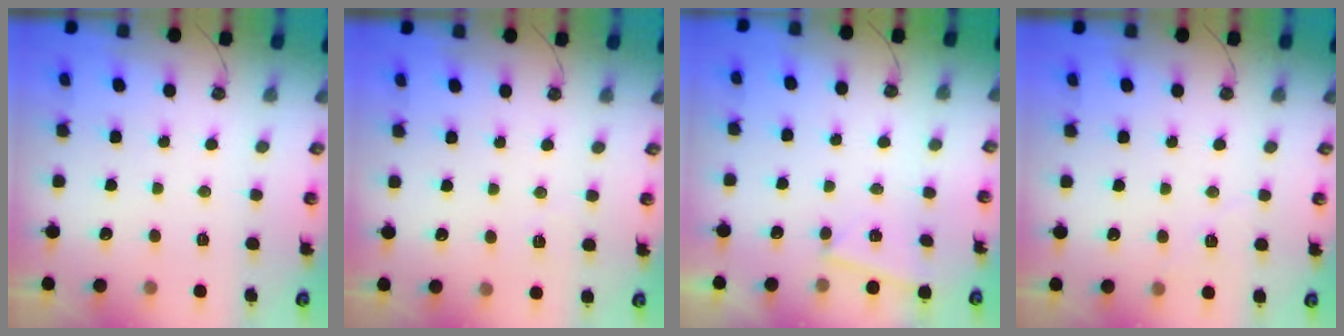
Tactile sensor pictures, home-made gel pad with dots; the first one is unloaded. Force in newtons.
{"total": 2.6, "press": 2.5, "slide": 0.8}
{"total": 2.9, "press": 2.4, "slide": 1.5}
{"total": 5.9, "press": 5.4, "slide": 2.4}